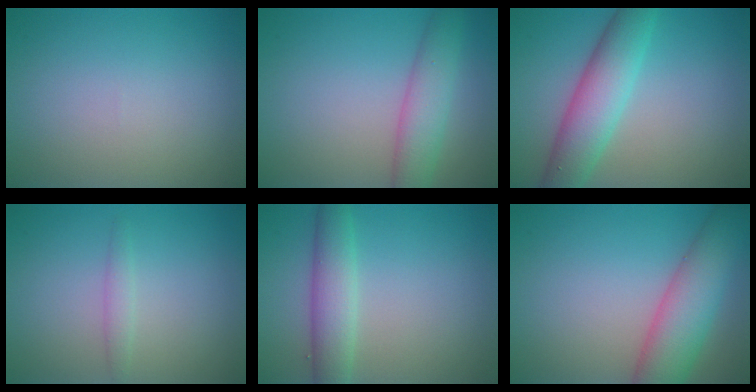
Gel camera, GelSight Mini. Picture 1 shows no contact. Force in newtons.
{"total": 4.0, "press": 4.0, "slide": 0.2}
{"total": 5.7, "press": 5.7, "slide": 0.1}
{"total": 1.1, "press": 1.1, "slide": 0.0}
{"total": 3.8, "press": 3.8, "slide": 0.1}
{"total": 6.4, "press": 6.4, "slide": 0.4}